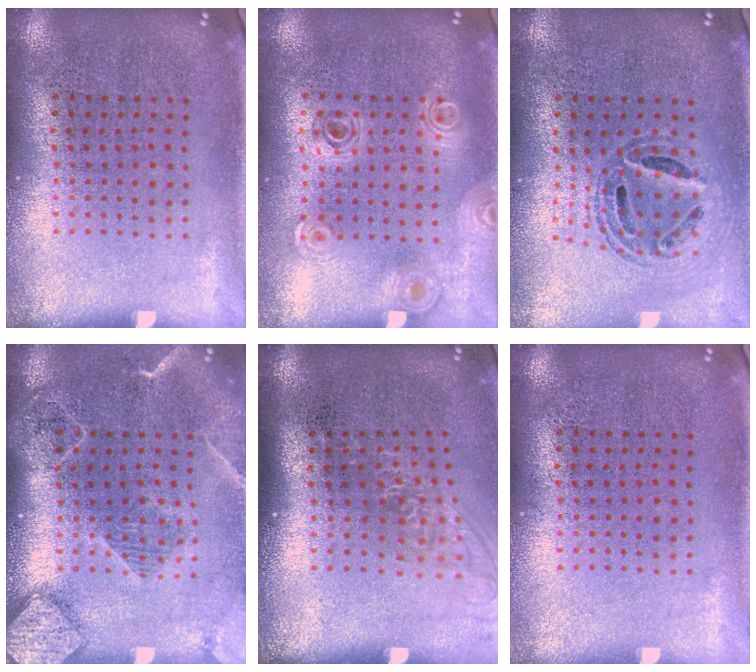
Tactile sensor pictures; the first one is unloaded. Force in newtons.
{"total": 0.9, "press": 0.9, "slide": 0.1}
{"total": 0.8, "press": 0.8, "slide": 0.1}
{"total": 2.1, "press": 1.9, "slide": 0.9}
{"total": 1.2, "press": 1.0, "slide": 0.7}
{"total": 0.0}